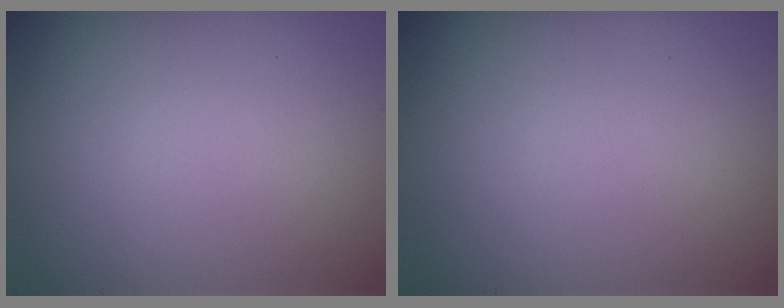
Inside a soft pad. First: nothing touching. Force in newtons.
{"total": 0.0}